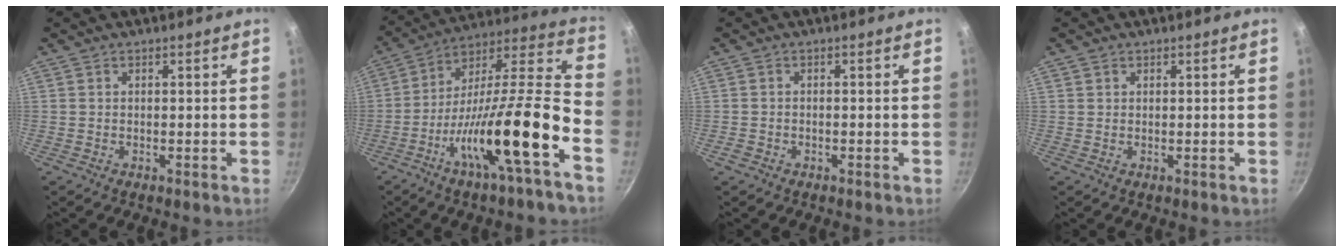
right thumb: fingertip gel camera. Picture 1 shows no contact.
{"total": 22.4, "force": [-9.6, 3.5, 19.9], "torque": [-0.301, 0.051, -0.173]}
{"total": 1.3, "force": [-0.8, 0.8, 0.5], "torque": [-0.017, 0.008, -0.013]}
{"total": 0.8, "force": [0.4, 0.7, 0.2], "torque": [-0.001, 0.002, 0.005]}